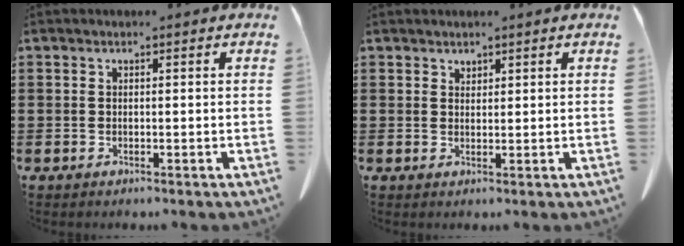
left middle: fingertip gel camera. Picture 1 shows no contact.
{"total": 1.3, "force": [1.3, 0.3, 0.0], "torque": [-0.003, -0.003, 0.026]}